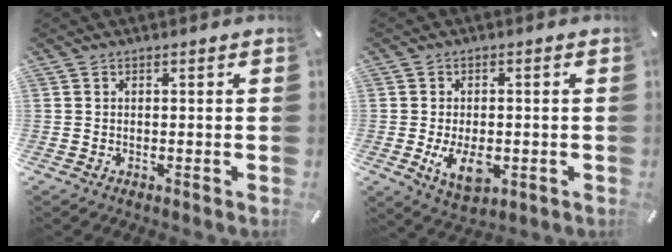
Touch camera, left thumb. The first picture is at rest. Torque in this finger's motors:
{"motor_torque": [0.53, 1.94, 0.64, -0.42, 0.29]}